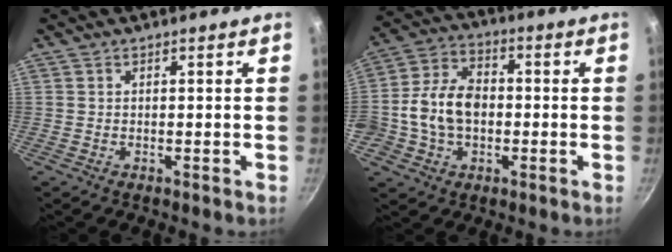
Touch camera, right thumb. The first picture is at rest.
{"total": 12.1, "force": [-1.2, 9.0, 8.0], "torque": [-0.128, 0.023, -0.033]}